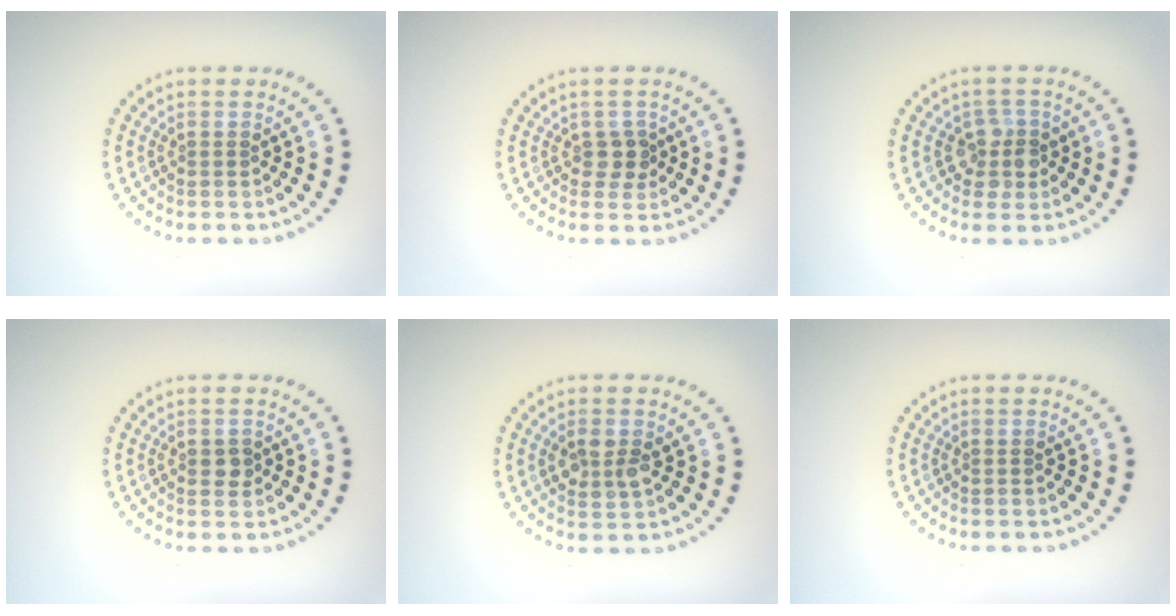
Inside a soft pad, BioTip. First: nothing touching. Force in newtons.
{"total": 1.4, "press": 1.4, "slide": 0.5}
{"total": 2.4, "press": 2.2, "slide": 1.1}
{"total": 1.3, "press": 1.3, "slide": 0.1}
{"total": 2.5, "press": 2.5, "slide": 0.5}
{"total": 0.0}